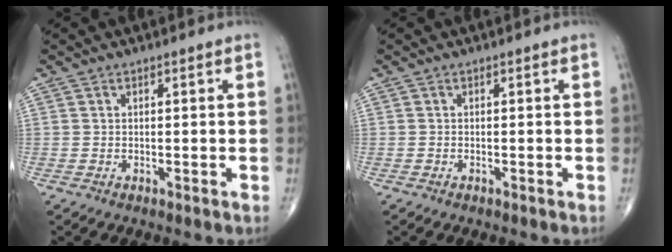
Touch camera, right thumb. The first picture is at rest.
{"total": 0.0}